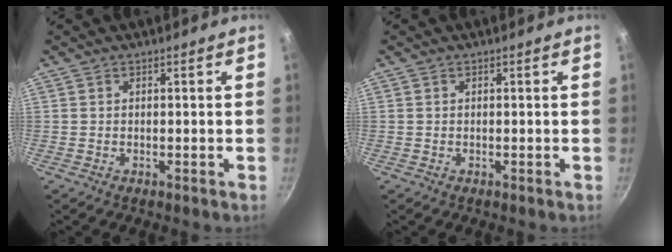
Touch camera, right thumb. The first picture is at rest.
{"total": 0.0}